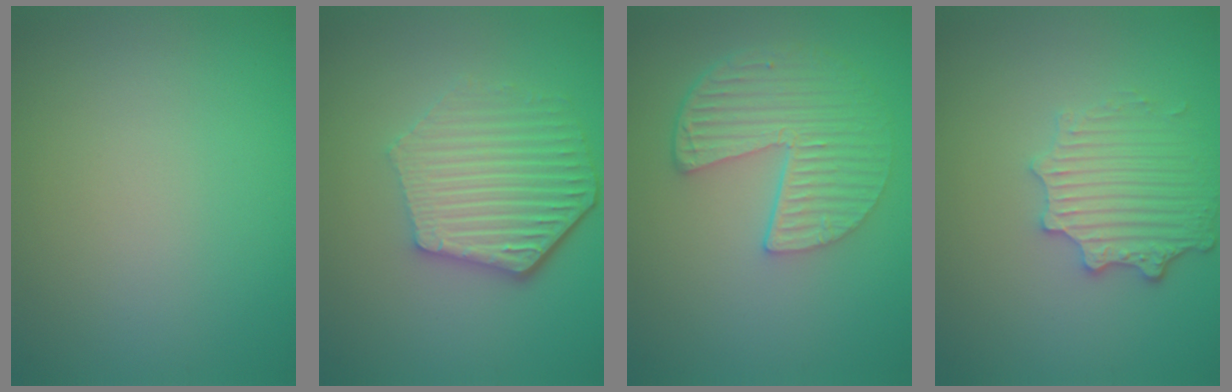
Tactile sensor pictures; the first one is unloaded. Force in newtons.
{"total": 6.0, "press": 4.5, "slide": 3.9}
{"total": 5.5, "press": 4.1, "slide": 3.6}
{"total": 3.9, "press": 3.2, "slide": 2.3}